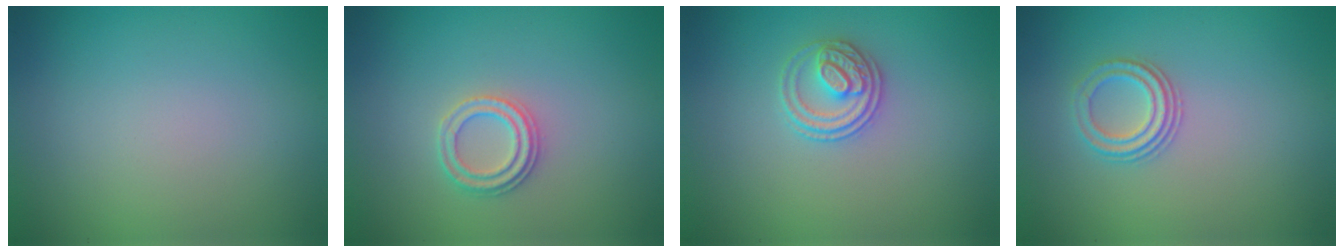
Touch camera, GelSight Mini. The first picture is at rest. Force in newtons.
{"total": 2.3, "press": 2.1, "slide": 0.8}
{"total": 2.7, "press": 2.6, "slide": 0.7}
{"total": 2.6, "press": 2.3, "slide": 1.2}